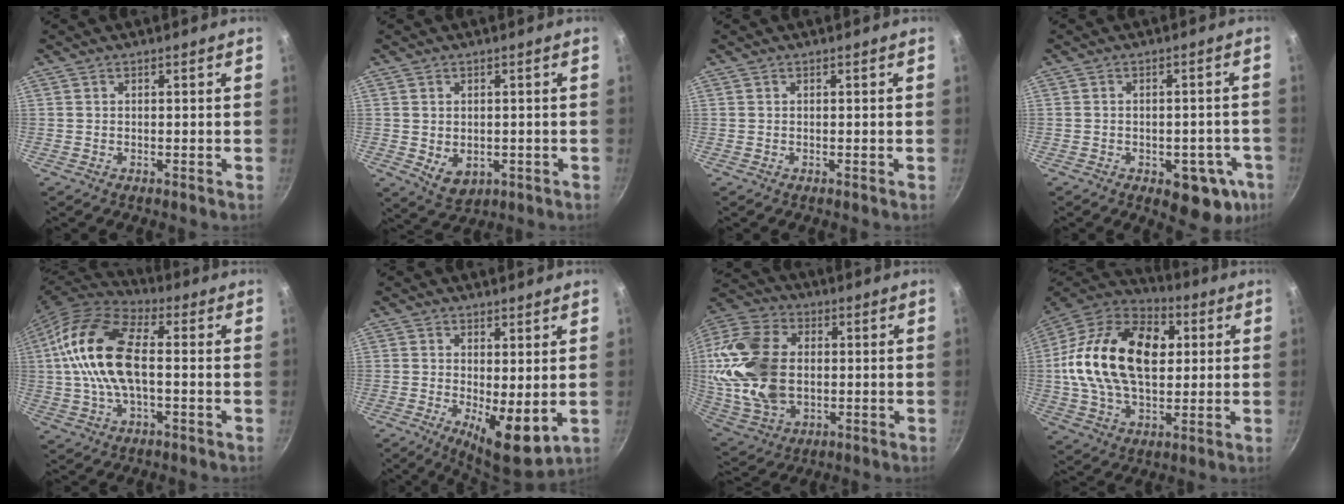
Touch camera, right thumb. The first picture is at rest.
{"total": 5.4, "force": [-0.5, 4.1, 3.5], "torque": [-0.045, -0.008, 0.005]}
{"total": 0.0}
{"total": 10.9, "force": [-4.2, 6.0, 8.1], "torque": [-0.053, 0.014, -0.046]}
{"total": 17.0, "force": [0.7, 8.6, 14.7], "torque": [-0.279, 0.030, -0.002]}
{"total": 8.5, "force": [-0.3, 3.1, 7.9], "torque": [-0.108, -0.020, 0.002]}
{"total": 21.0, "force": [0.9, 14.5, 15.2], "torque": [-0.290, 0.012, 0.021]}
{"total": 25.5, "force": [3.7, 16.2, 19.3], "torque": [-0.328, 0.023, 0.050]}